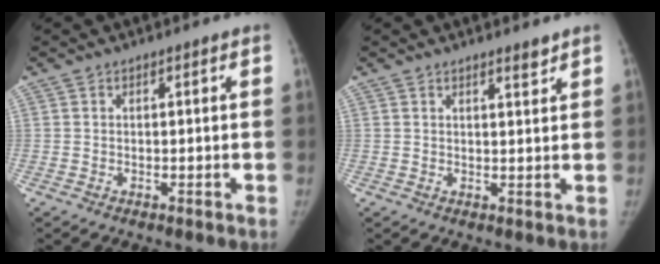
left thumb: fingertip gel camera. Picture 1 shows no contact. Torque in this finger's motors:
{"motor_torque": [-0.09, -0.05, 0.00, 0.39, 0.00]}